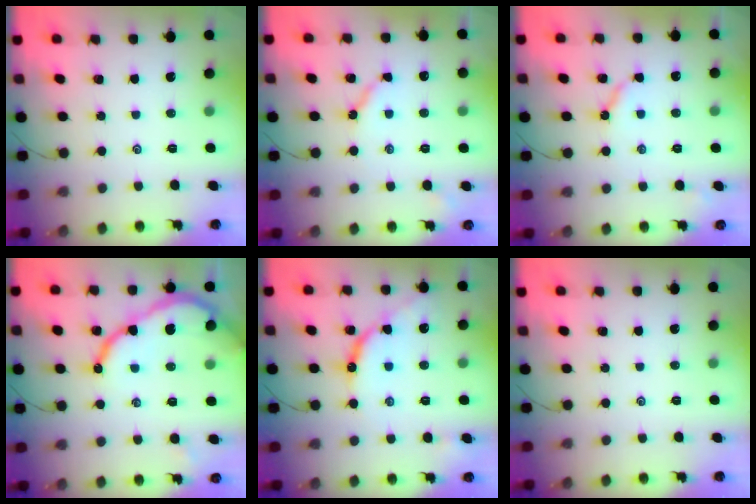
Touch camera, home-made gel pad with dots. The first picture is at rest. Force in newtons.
{"total": 5.7, "press": 5.7, "slide": 0.4}
{"total": 4.6, "press": 4.6, "slide": 0.4}
{"total": 13.1, "press": 13.0, "slide": 1.3}
{"total": 11.0, "press": 10.9, "slide": 0.9}
{"total": 0.0}